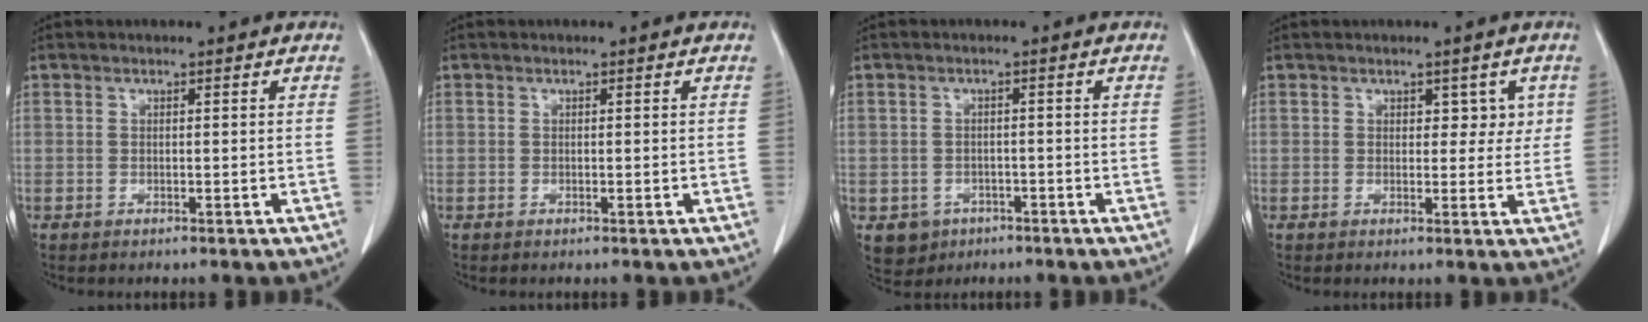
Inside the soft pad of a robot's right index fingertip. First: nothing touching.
{"total": 0.0}
{"total": 3.9, "force": [-1.9, 3.4, 0.7], "torque": [-0.005, 0.007, -0.024]}
{"total": 3.2, "force": [1.2, 2.1, 2.0], "torque": [-0.009, 0.003, 0.014]}